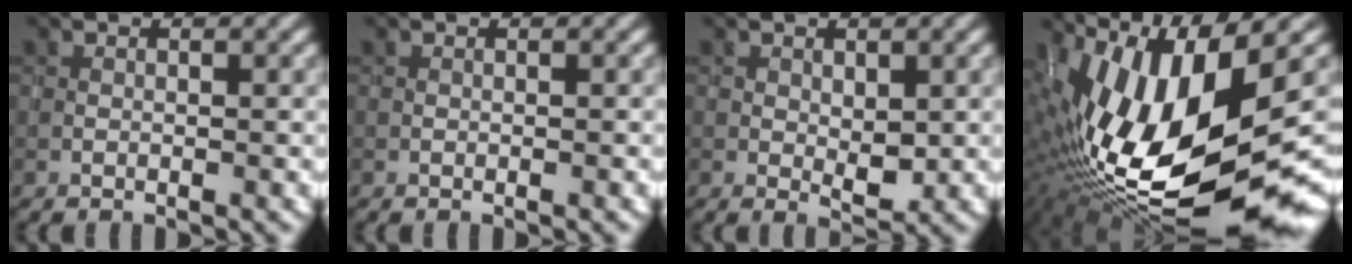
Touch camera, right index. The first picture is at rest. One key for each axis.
{"total": 0.0}
{"total": 2.1, "fx": 0.2, "fy": 1.3, "fz": 1.6, "tx": -0.026, "ty": -0.007, "tz": 0.007}
{"total": 16.5, "fx": 0.2, "fy": 5.5, "fz": 15.5, "tx": -0.292, "ty": -0.006, "tz": 0.014}